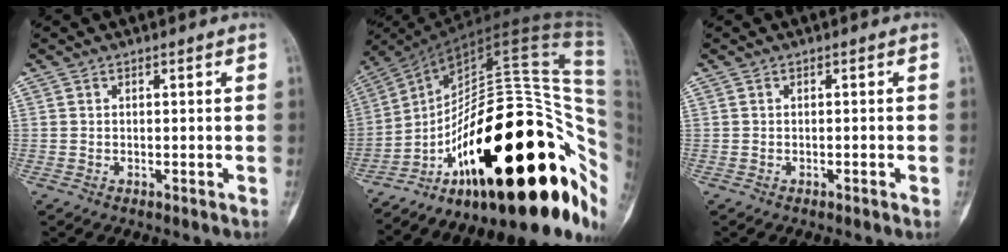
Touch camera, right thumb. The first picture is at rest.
{"total": 41.9, "force": [-8.7, 16.8, 37.4], "torque": [-0.446, 0.095, -0.127]}
{"total": 0.7, "force": [-0.3, 0.1, 0.6], "torque": [-0.016, 0.003, -0.002]}